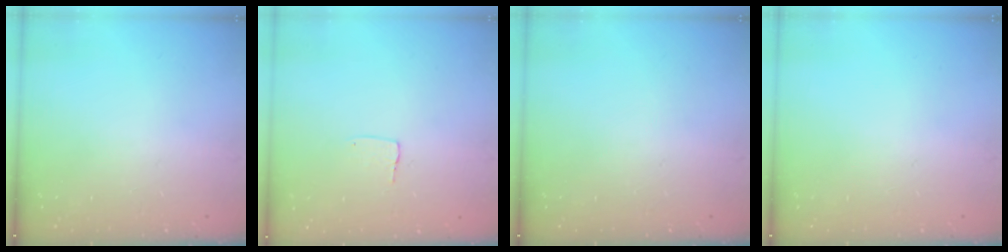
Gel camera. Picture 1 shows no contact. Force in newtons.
{"total": 3.8, "press": 3.8, "slide": 0.1}
{"total": 0.0}
{"total": 0.0}